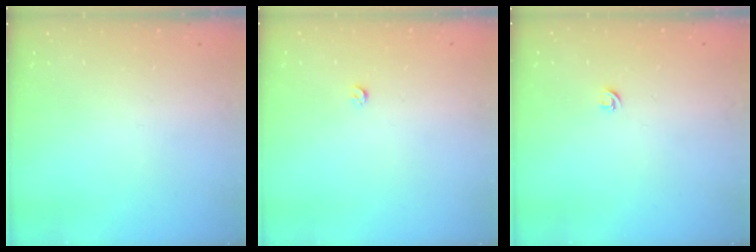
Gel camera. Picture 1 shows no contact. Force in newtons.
{"total": 2.8, "press": 2.8, "slide": 0.5}
{"total": 3.6, "press": 3.6, "slide": 0.5}